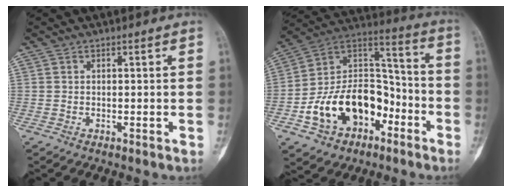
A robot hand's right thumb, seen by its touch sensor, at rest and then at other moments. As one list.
[{"total": 20.7, "force": [-8.0, 14.1, 12.8], "torque": [-0.178, 0.087, -0.133]}]